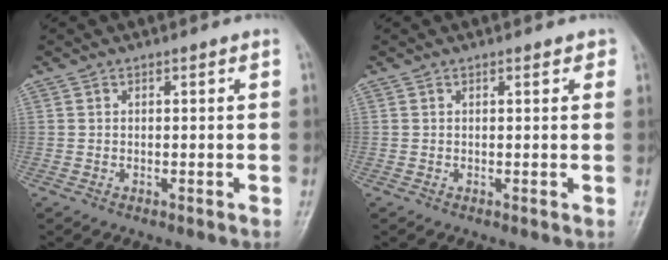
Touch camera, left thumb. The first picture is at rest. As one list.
[{"total": 1.4, "force": [0.8, 0.8, 0.8], "torque": [0.000, -0.002, 0.005]}]